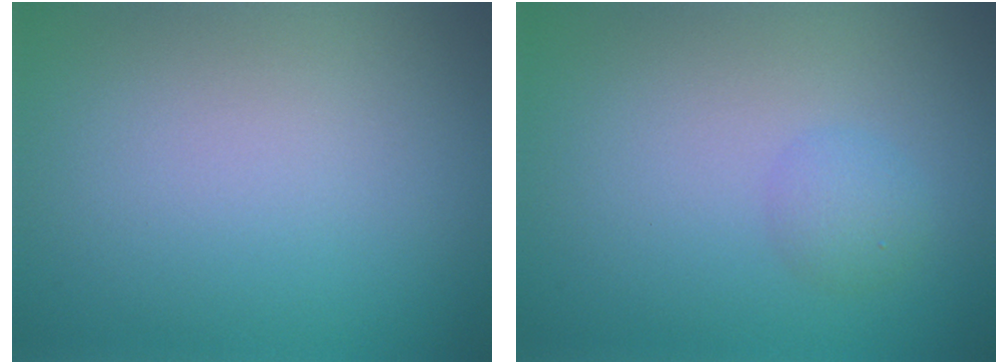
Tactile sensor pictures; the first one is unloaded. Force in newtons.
{"total": 1.5, "press": 1.5, "slide": 0.0}